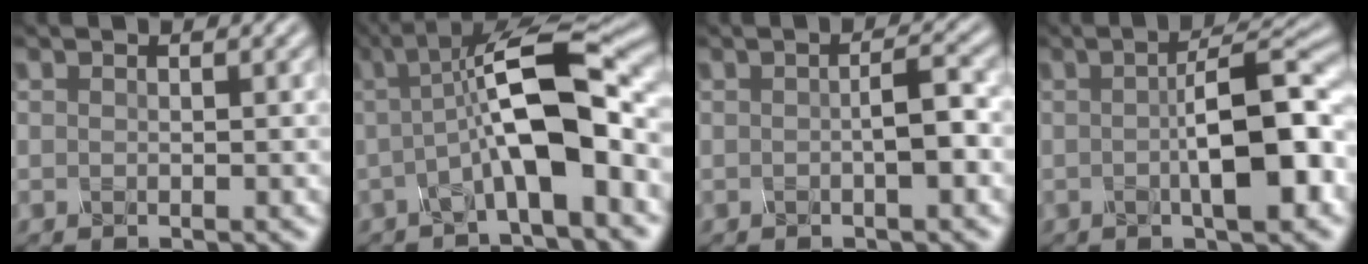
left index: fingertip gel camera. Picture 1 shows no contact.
{"total": 8.9, "force": [-0.5, 2.2, 8.6], "torque": [-0.135, 0.017, -0.019]}
{"total": 2.3, "force": [-0.4, 0.3, 2.2], "torque": [-0.039, 0.005, -0.009]}
{"total": 7.7, "force": [-0.7, 1.9, 7.5], "torque": [-0.105, 0.007, -0.014]}